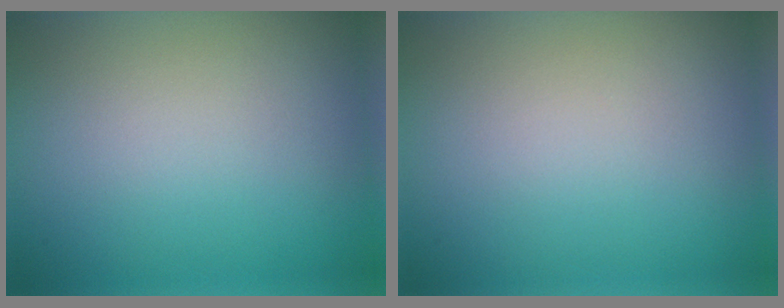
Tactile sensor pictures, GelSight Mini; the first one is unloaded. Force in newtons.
{"total": 0.0}